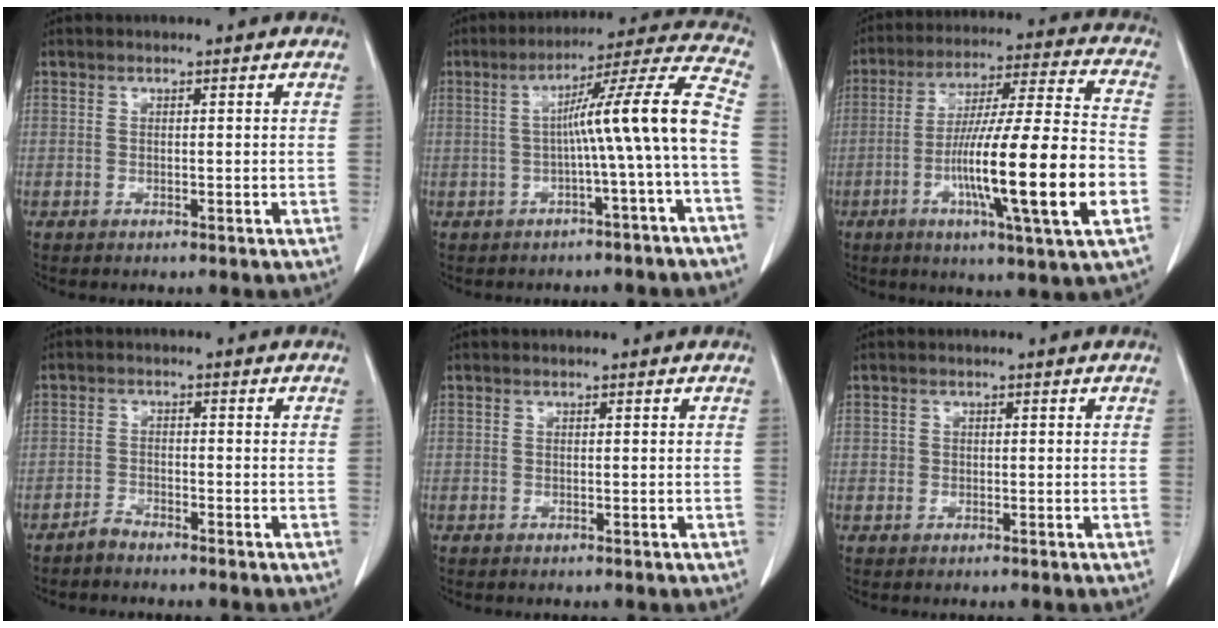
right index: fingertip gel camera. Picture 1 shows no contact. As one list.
[{"total": 11.4, "force": [-1.7, -1.7, 11.1], "torque": [-0.160, 0.026, -0.027]}, {"total": 20.4, "force": [-5.5, 0.3, 19.6], "torque": [-0.319, -0.009, -0.091]}, {"total": 1.8, "force": [-1.7, 0.1, 0.3], "torque": [-0.006, -0.003, -0.033]}, {"total": 0.0}, {"total": 0.7, "force": [0.1, 0.7, 0.1], "torque": [0.005, 0.006, 0.002]}]